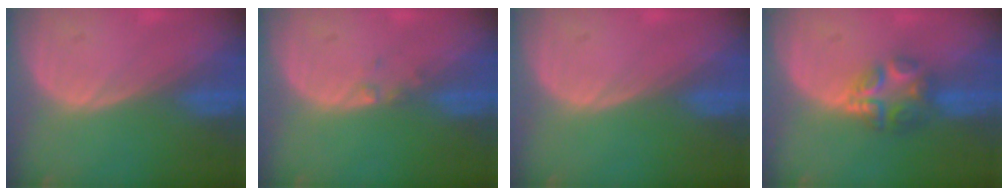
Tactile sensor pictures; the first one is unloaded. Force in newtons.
{"total": 0.9, "press": 0.9, "slide": 0.1}
{"total": 0.0}
{"total": 6.1, "press": 5.4, "slide": 2.9}